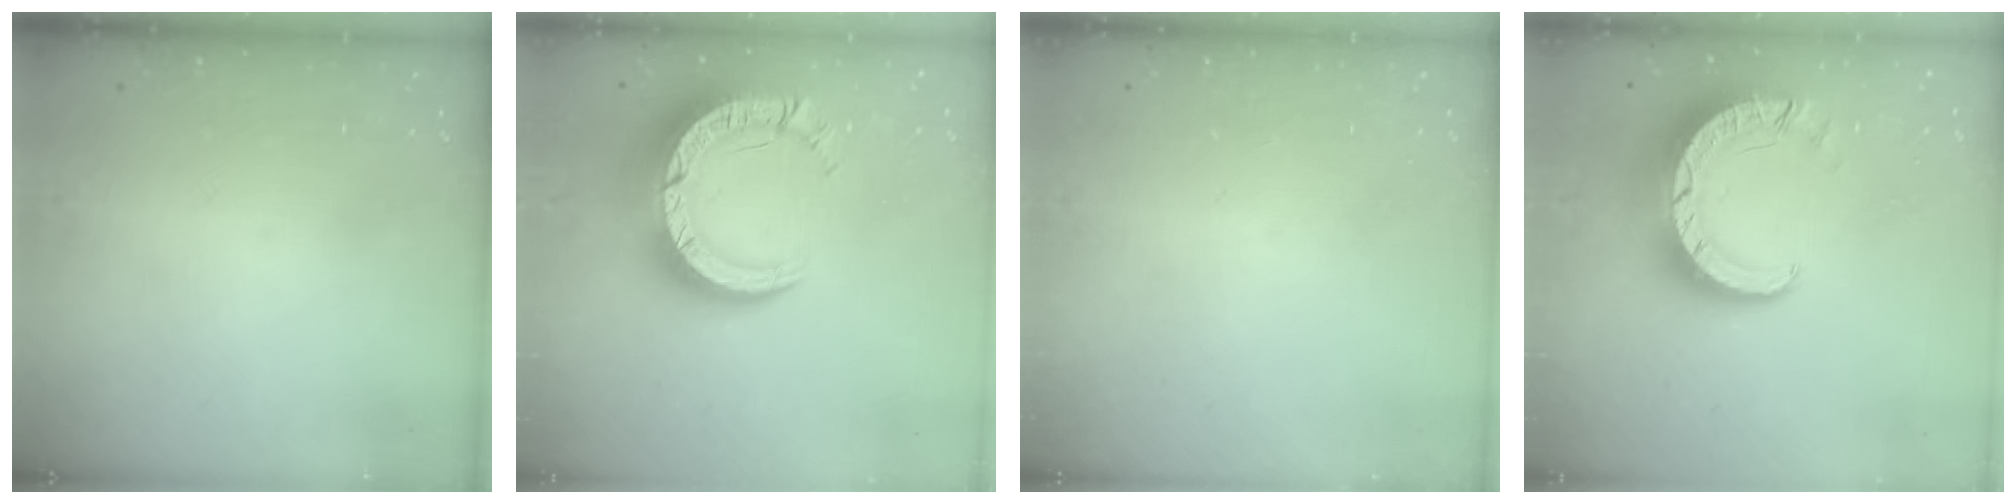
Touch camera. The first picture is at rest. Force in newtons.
{"total": 19.6, "press": 19.5, "slide": 1.7}
{"total": 0.0}
{"total": 11.5, "press": 11.5, "slide": 1.1}